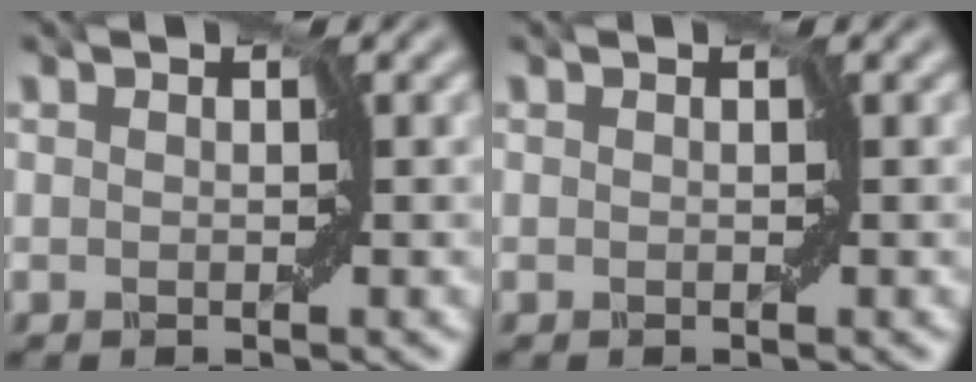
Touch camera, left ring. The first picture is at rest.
{"total": 0.0}